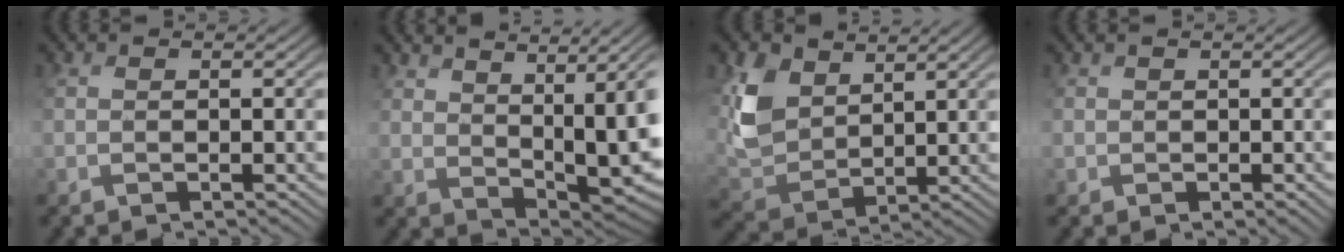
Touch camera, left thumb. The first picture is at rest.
{"total": 8.6, "force": [4.0, 3.0, 7.0], "torque": [-0.125, -0.005, 0.084]}
{"total": 6.1, "force": [4.3, 3.8, 2.0], "torque": [-0.091, -0.004, 0.100]}
{"total": 1.3, "force": [-0.1, 0.0, -1.3], "torque": [0.015, -0.006, 0.009]}